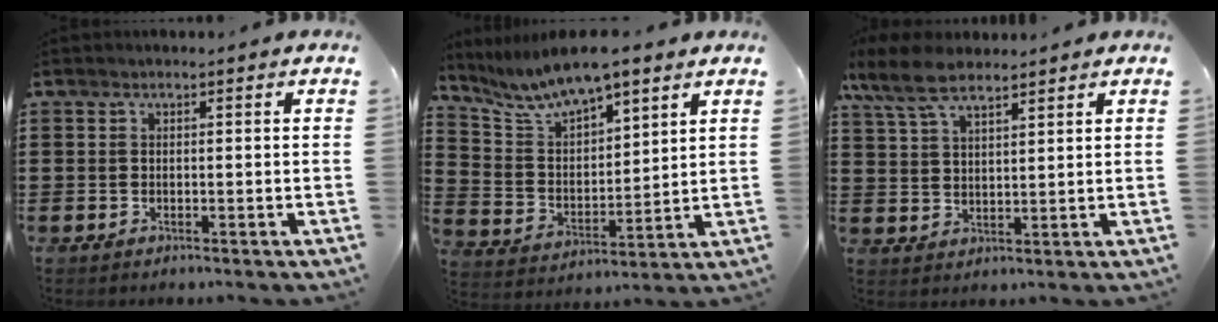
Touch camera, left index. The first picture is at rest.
{"total": 8.8, "force": [7.6, 2.2, 3.7], "torque": [-0.104, -0.028, 0.135]}
{"total": 7.6, "force": [5.9, 2.5, 4.1], "torque": [-0.096, -0.006, 0.112]}